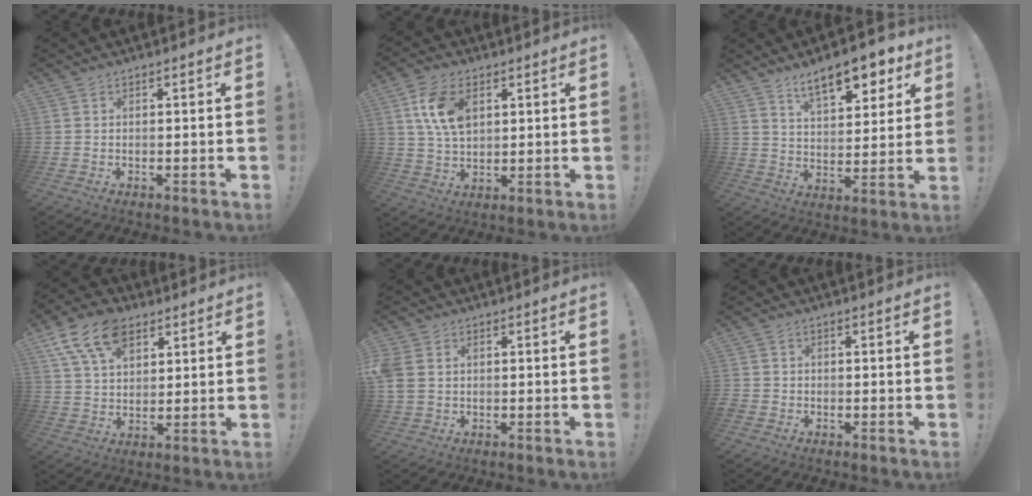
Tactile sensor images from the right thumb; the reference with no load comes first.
{"total": 11.6, "force": [4.0, 7.2, 8.2], "torque": [-0.149, 0.000, 0.075]}
{"total": 13.8, "force": [8.5, 5.3, 9.5], "torque": [-0.135, -0.042, 0.140]}
{"total": 14.6, "force": [7.9, 9.3, 8.0], "torque": [-0.143, -0.031, 0.146]}
{"total": 4.9, "force": [1.1, 3.8, 2.9], "torque": [-0.065, 0.000, 0.022]}
{"total": 1.5, "force": [-0.7, 1.3, 0.5], "torque": [-0.006, 0.003, -0.014]}